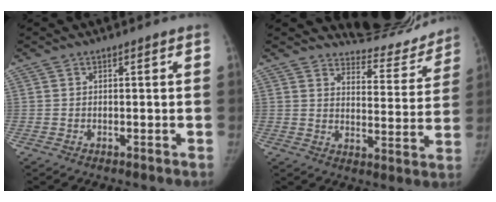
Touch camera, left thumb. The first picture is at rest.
{"total": 13.6, "force": [13.1, 3.4, 1.2], "torque": [0.027, -0.111, 0.166]}